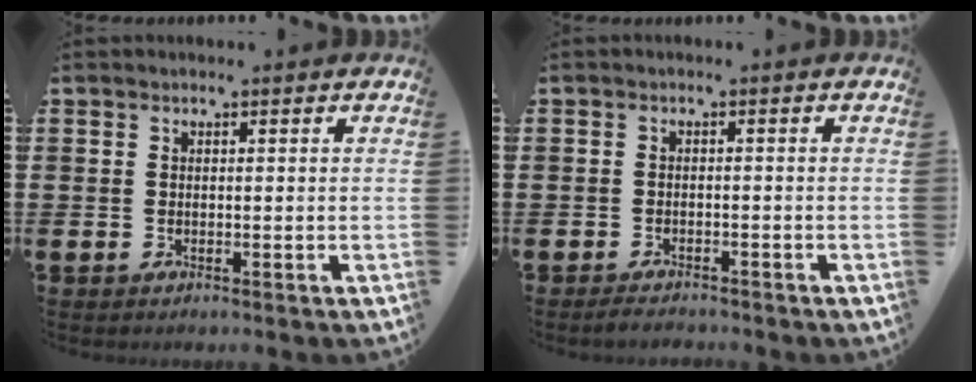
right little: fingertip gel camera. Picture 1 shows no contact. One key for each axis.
{"total": 1.3, "fx": -1.3, "fy": 0.1, "fz": 0.2, "tx": -0.009, "ty": 0.001, "tz": -0.026}